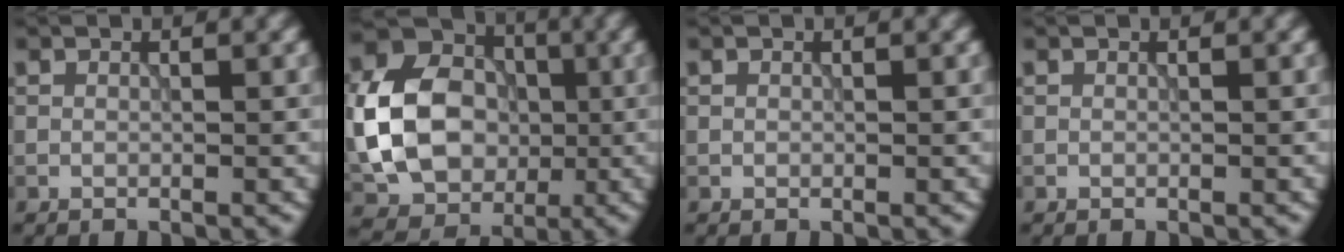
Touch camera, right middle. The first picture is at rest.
{"total": 11.0, "force": [-1.0, 8.5, 6.9], "torque": [-0.143, 0.005, -0.023]}
{"total": 0.0}
{"total": 0.0}